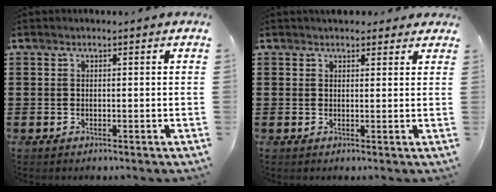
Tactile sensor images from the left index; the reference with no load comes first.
{"total": 2.1, "force": [1.9, 1.0, 0.3], "torque": [-0.002, 0.002, 0.033]}